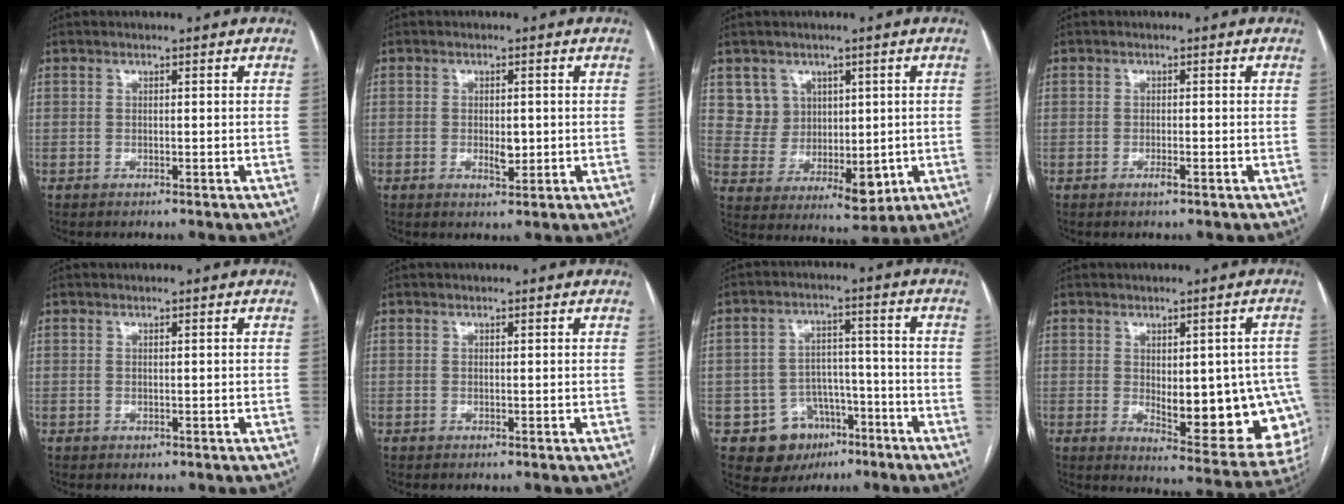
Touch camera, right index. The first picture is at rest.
{"total": 2.7, "force": [-0.3, 1.2, 2.4], "torque": [-0.038, -0.002, -0.002]}
{"total": 8.3, "force": [3.5, 7.2, 2.0], "torque": [-0.038, 0.019, 0.087]}
{"total": 1.1, "force": [-0.6, 0.2, 0.9], "torque": [-0.015, 0.000, -0.008]}
{"total": 0.0}
{"total": 0.0}
{"total": 8.9, "force": [-4.7, 7.2, 2.5], "torque": [-0.030, 0.022, -0.061]}
{"total": 16.5, "force": [-2.3, 6.1, 15.2], "torque": [-0.127, 0.009, -0.006]}